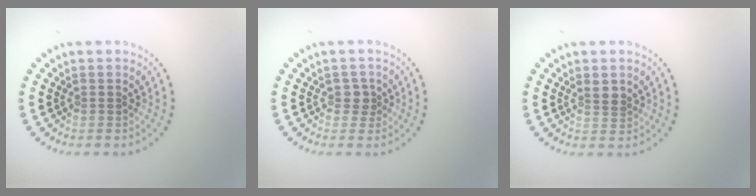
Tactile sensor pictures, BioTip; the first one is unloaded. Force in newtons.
{"total": 1.4, "press": 1.1, "slide": 0.8}
{"total": 1.5, "press": 1.3, "slide": 0.7}